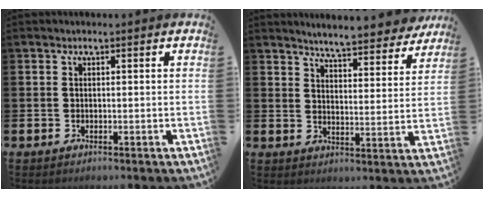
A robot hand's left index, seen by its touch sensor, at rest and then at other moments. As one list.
[{"total": 5.9, "force": [5.8, 0.4, 1.1], "torque": [-0.032, -0.040, 0.098]}]